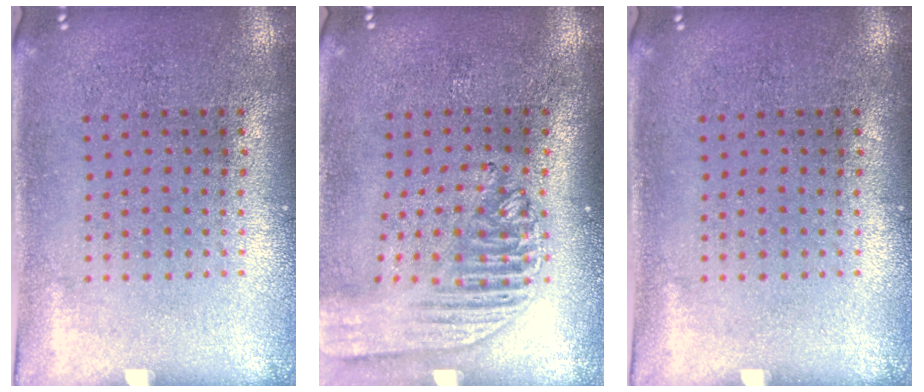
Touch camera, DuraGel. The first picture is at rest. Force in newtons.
{"total": 2.0, "press": 1.7, "slide": 1.1}
{"total": 0.0}